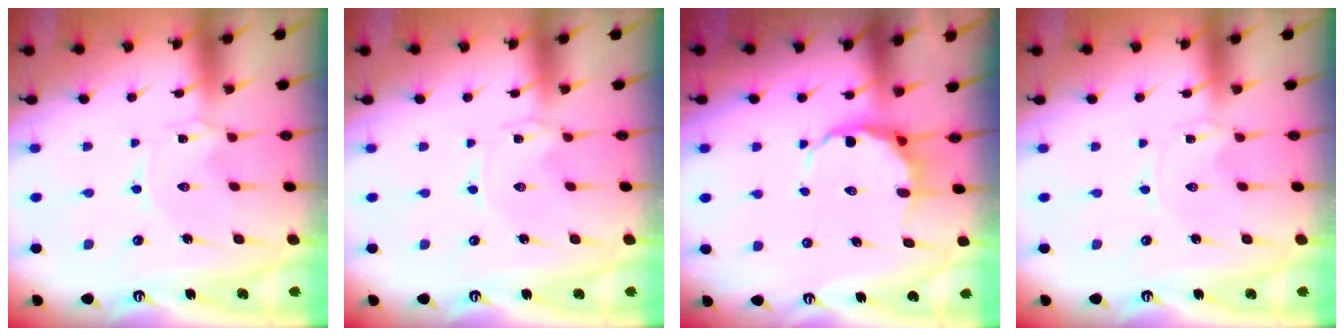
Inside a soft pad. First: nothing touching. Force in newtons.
{"total": 0.5, "press": 0.5, "slide": 0.1}
{"total": 6.3, "press": 6.2, "slide": 1.4}
{"total": 0.0}